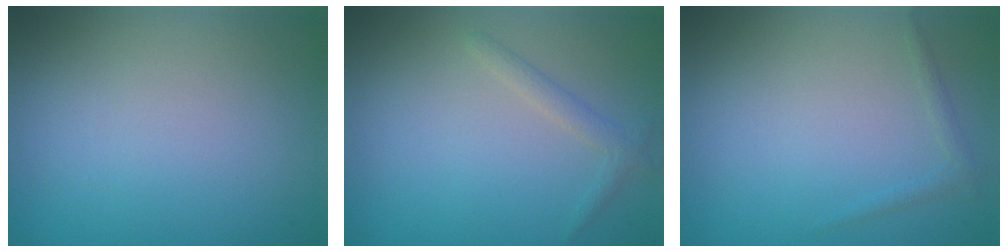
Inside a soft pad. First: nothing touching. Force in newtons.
{"total": 1.3, "press": 1.3, "slide": 0.1}
{"total": 0.8, "press": 0.8, "slide": 0.1}